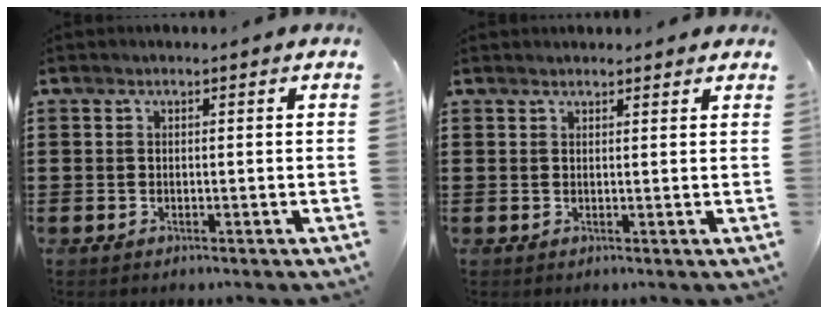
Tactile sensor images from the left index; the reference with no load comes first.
{"total": 1.2, "force": [1.2, 0.1, 0.2], "torque": [-0.006, 0.001, 0.023]}